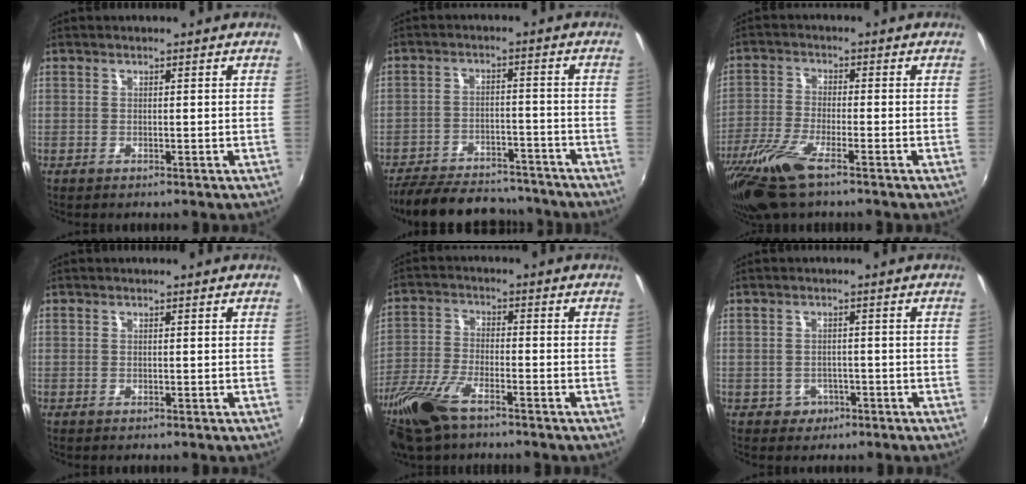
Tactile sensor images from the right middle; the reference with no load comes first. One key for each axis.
{"total": 19.9, "fx": -17.0, "fy": 6.6, "fz": 7.9, "tx": -0.171, "ty": -0.002, "tz": -0.237}
{"total": 10.4, "fx": -7.0, "fy": 2.0, "fz": 7.4, "tx": -0.171, "ty": -0.031, "tz": -0.141}
{"total": 0.0}
{"total": 12.3, "fx": -8.4, "fy": 4.2, "fz": 7.9, "tx": -0.188, "ty": -0.026, "tz": -0.171}
{"total": 3.0, "fx": -1.4, "fy": 2.6, "fz": 0.3, "tx": -0.014, "ty": 0.003, "tz": -0.018}